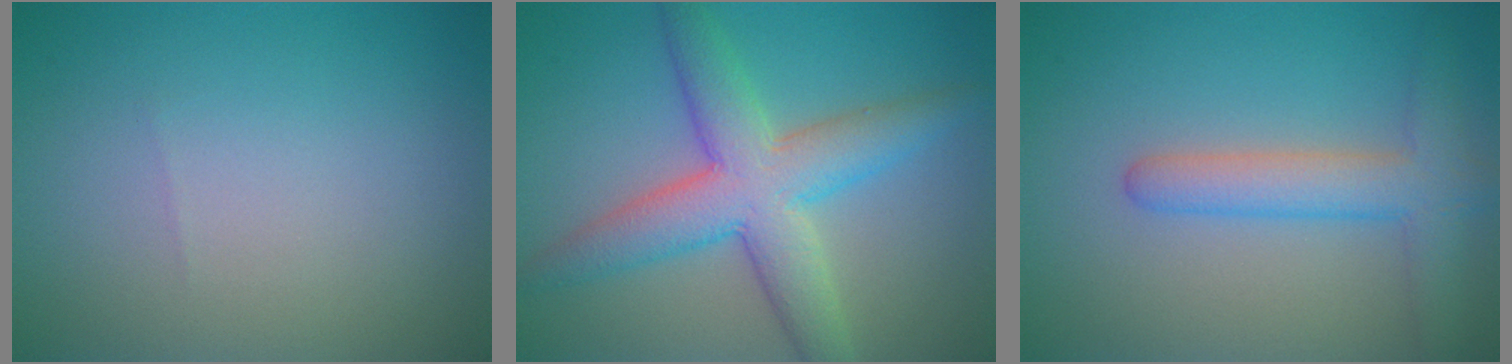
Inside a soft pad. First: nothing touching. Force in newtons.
{"total": 6.9, "press": 6.9, "slide": 0.1}
{"total": 4.2, "press": 4.2, "slide": 0.3}